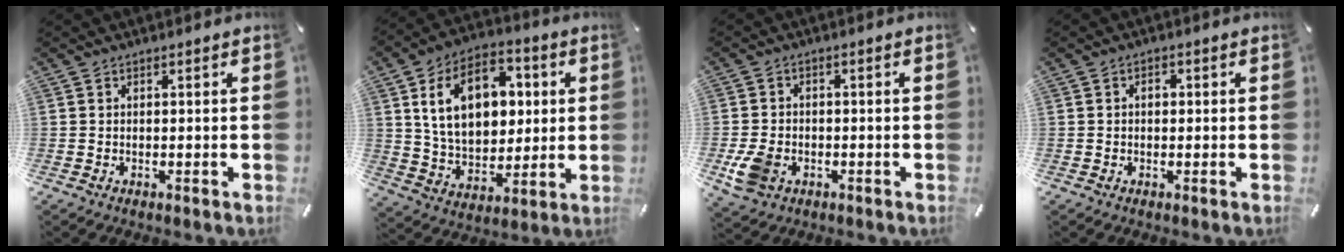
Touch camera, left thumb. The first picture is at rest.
{"total": 17.3, "force": [4.9, 12.2, 11.2], "torque": [-0.192, 0.002, 0.090]}
{"total": 6.7, "force": [-2.1, 5.0, 3.9], "torque": [-0.099, 0.004, -0.040]}
{"total": 1.3, "force": [0.1, 1.0, 0.9], "torque": [-0.009, 0.004, -0.002]}